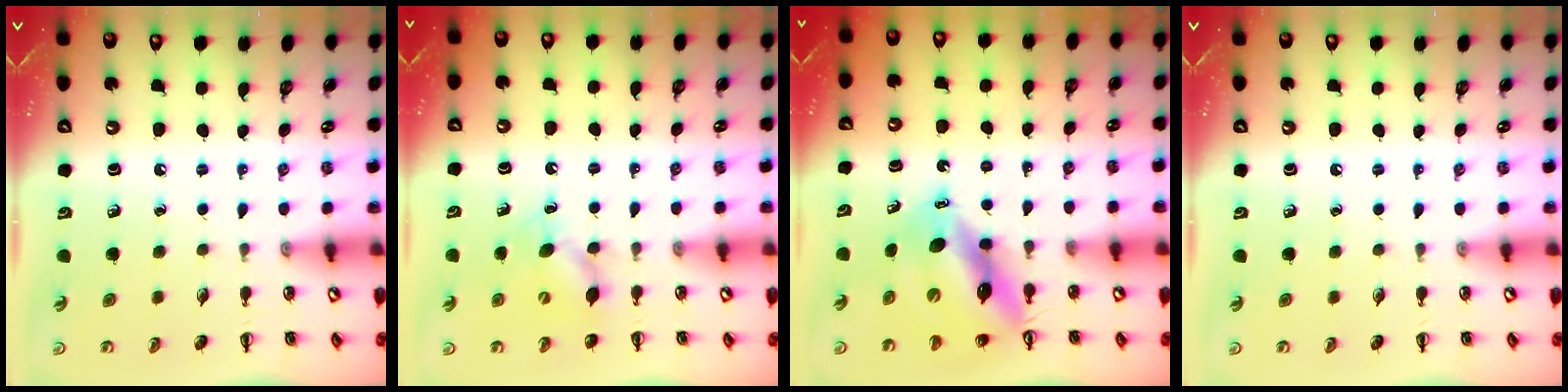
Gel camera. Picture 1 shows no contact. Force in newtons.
{"total": 6.6, "press": 6.5, "slide": 1.5}
{"total": 11.6, "press": 10.9, "slide": 3.8}
{"total": 0.0}